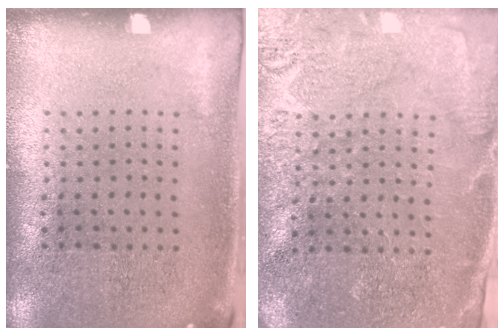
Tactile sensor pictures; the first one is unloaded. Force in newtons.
{"total": 3.1, "press": 3.1, "slide": 0.4}